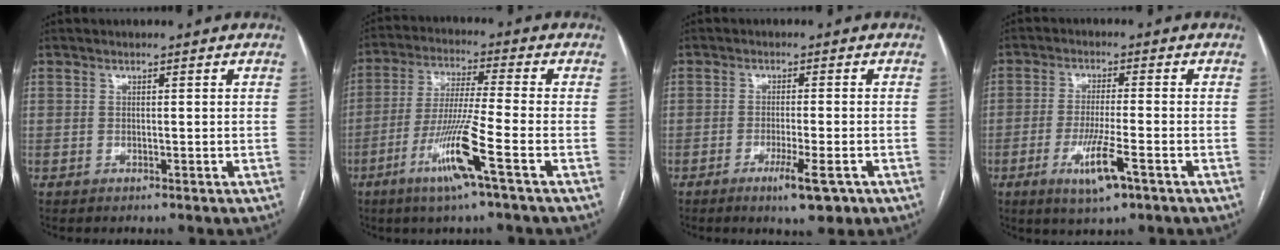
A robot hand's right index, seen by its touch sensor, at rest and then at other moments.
{"total": 11.1, "force": [-5.0, -1.2, 9.8], "torque": [-0.193, -0.021, -0.101]}
{"total": 5.3, "force": [-2.9, 0.4, 4.4], "torque": [-0.073, -0.011, -0.044]}
{"total": 7.0, "force": [-3.3, 0.5, 6.2], "torque": [-0.120, -0.015, -0.056]}